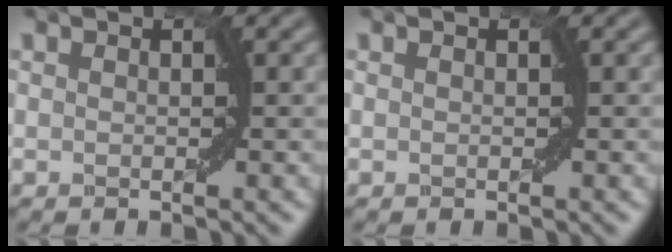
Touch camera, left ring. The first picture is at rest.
{"total": 0.0}